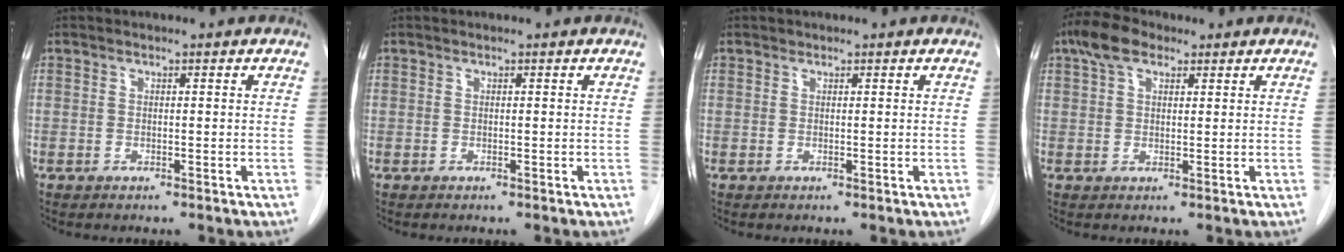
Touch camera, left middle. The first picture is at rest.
{"total": 0.0}
{"total": 0.0}
{"total": 5.1, "force": [3.0, 2.7, 3.1], "torque": [-0.064, 0.022, 0.057]}